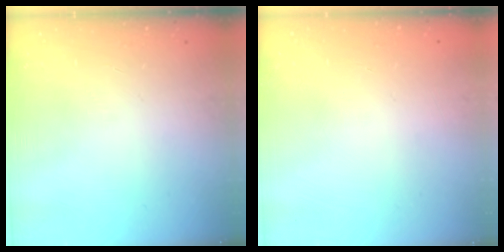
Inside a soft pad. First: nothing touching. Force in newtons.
{"total": 0.0}